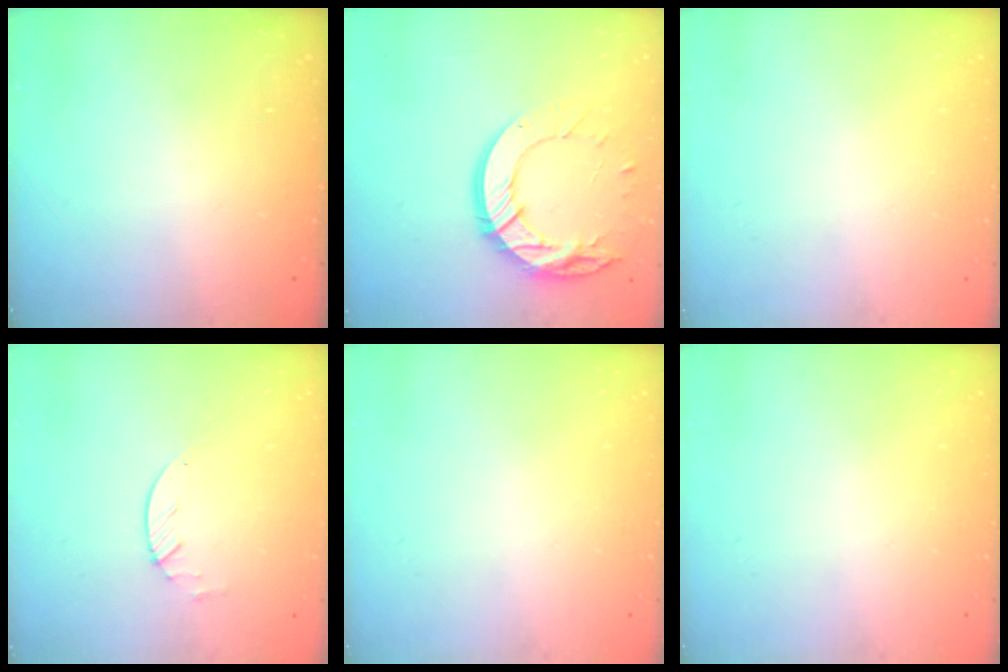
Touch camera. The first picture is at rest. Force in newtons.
{"total": 16.4, "press": 16.4, "slide": 1.4}
{"total": 0.0}
{"total": 1.9, "press": 1.9, "slide": 0.3}
{"total": 0.0}
{"total": 0.0}